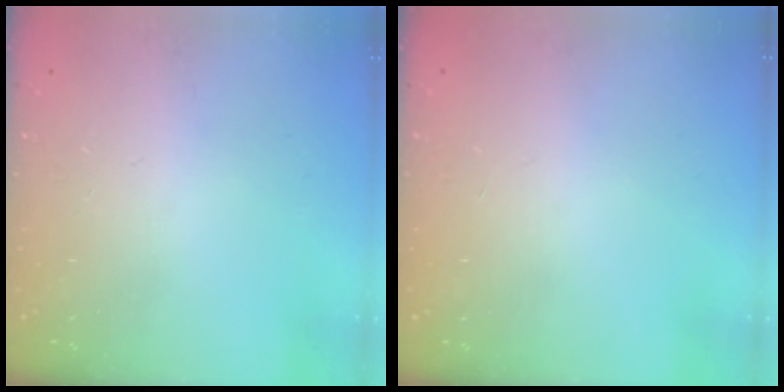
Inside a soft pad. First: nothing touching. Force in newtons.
{"total": 0.0}